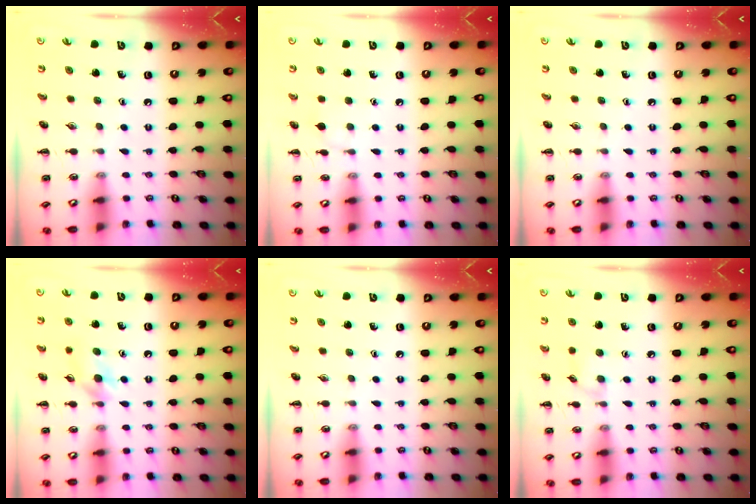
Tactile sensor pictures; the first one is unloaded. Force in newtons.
{"total": 4.1, "press": 3.8, "slide": 1.6}
{"total": 0.0}
{"total": 6.5, "press": 6.3, "slide": 1.8}
{"total": 0.0}
{"total": 5.9, "press": 5.6, "slide": 2.1}